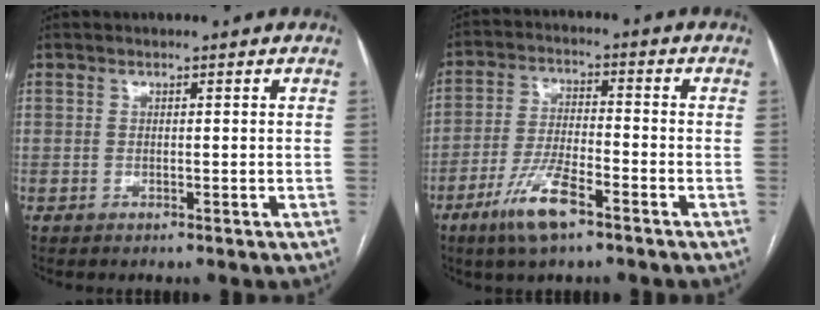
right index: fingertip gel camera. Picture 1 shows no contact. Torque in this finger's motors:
{"motor_torque": [-0.11, -0.20, -0.19, -0.06]}